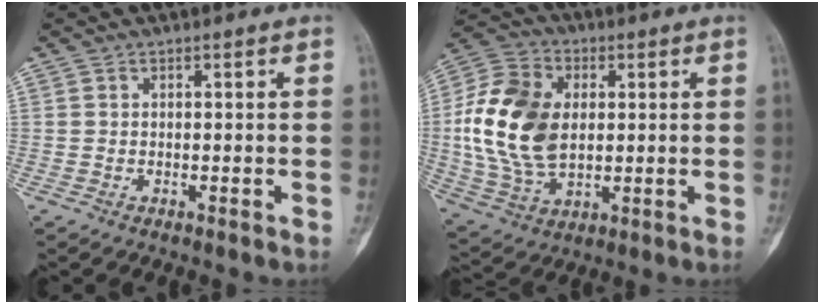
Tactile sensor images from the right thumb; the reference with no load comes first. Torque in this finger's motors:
{"motor_torque": [1.62, 1.37, 0.83, -0.94, 0.28]}